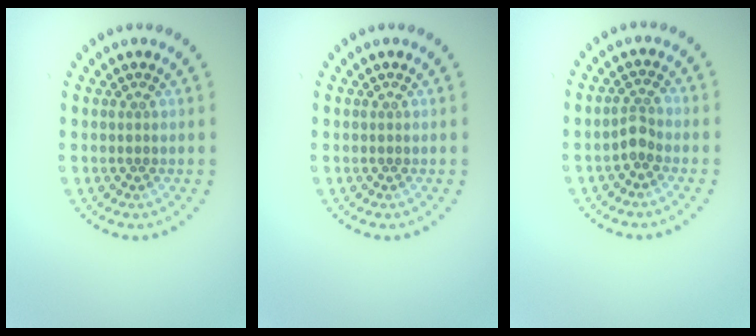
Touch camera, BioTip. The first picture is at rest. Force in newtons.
{"total": 0.0}
{"total": 1.6, "press": 1.2, "slide": 1.0}